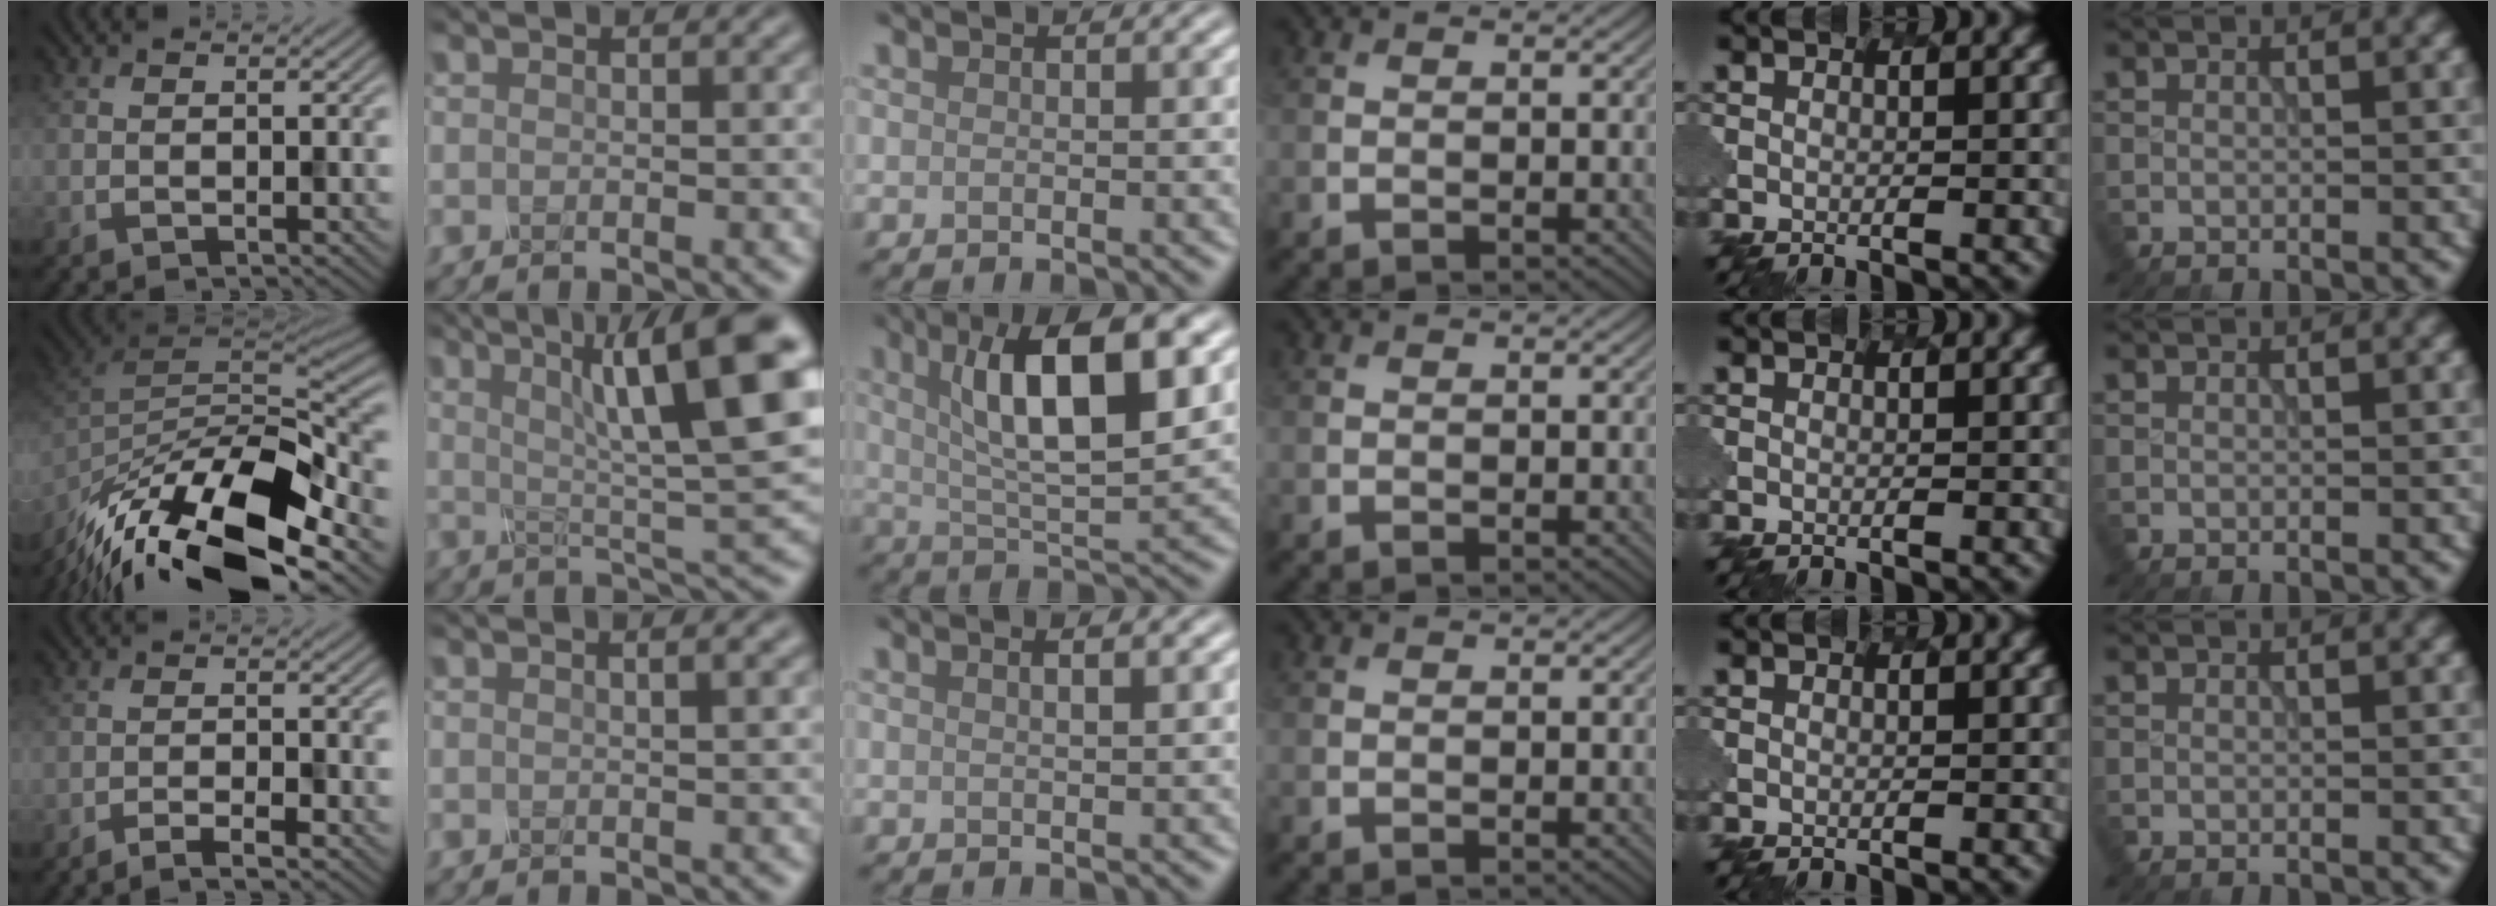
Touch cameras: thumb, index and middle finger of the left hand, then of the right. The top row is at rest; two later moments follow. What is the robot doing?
{"motion": "twist", "object": "rubiks cube"}